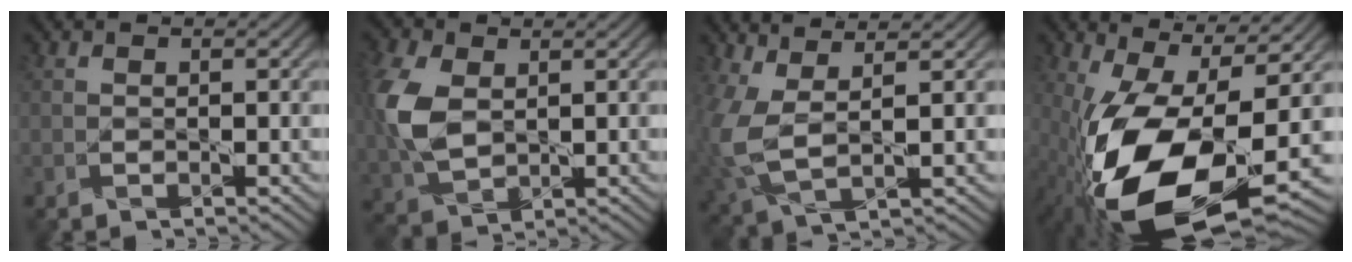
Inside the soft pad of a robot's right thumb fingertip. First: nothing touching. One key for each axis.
{"total": 8.7, "fx": 1.1, "fy": 5.7, "fz": 6.4, "tx": -0.192, "ty": 0.002, "tz": 0.025}
{"total": 6.8, "fx": 1.4, "fy": 3.1, "fz": 5.9, "tx": -0.157, "ty": -0.001, "tz": 0.025}
{"total": 19.3, "fx": -5.6, "fy": 8.6, "fz": 16.3, "tx": -0.320, "ty": -0.029, "tz": -0.087}